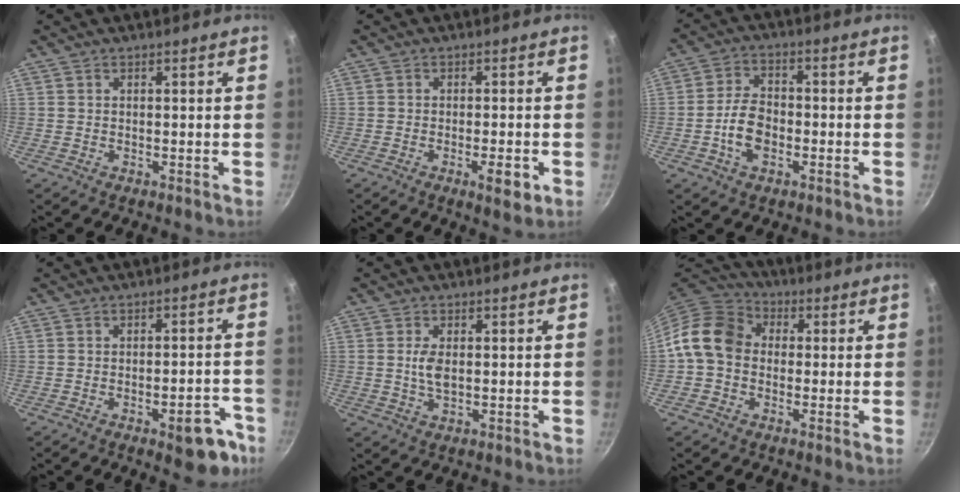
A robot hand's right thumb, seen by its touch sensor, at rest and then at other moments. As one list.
[{"total": 4.9, "force": [-1.9, 1.6, 4.2], "torque": [-0.055, 0.010, -0.023]}, {"total": 7.6, "force": [-2.2, 4.9, 5.4], "torque": [-0.087, 0.023, -0.046]}, {"total": 9.7, "force": [-4.8, 4.3, 7.2], "torque": [-0.037, 0.038, -0.053]}, {"total": 3.6, "force": [0.3, 1.9, 3.1], "torque": [-0.062, -0.002, 0.006]}, {"total": 10.4, "force": [0.0, 8.6, 5.9], "torque": [-0.078, 0.028, -0.022]}]